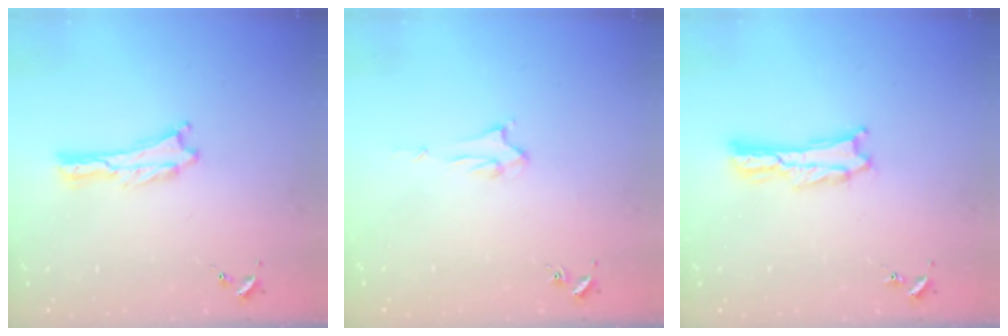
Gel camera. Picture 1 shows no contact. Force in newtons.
{"total": 1.9, "press": 1.9, "slide": 0.1}
{"total": 1.6, "press": 1.6, "slide": 0.2}